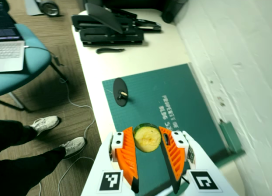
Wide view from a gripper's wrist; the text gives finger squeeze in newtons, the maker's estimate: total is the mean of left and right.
{"total": 8.9, "left": 8.5, "right": 9.4}